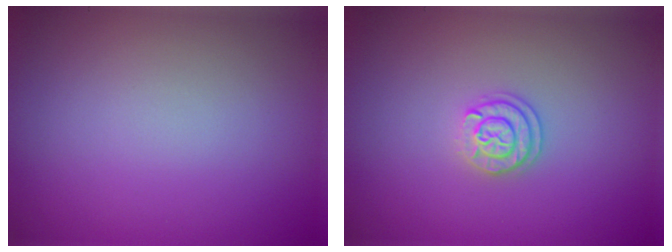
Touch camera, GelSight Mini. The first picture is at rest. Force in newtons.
{"total": 2.0, "press": 1.9, "slide": 0.8}